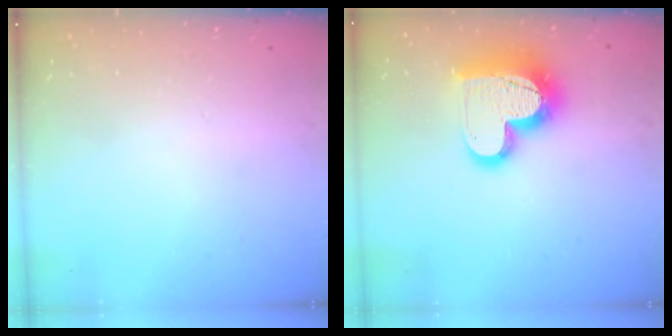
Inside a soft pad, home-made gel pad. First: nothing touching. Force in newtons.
{"total": 17.1, "press": 17.0, "slide": 1.4}